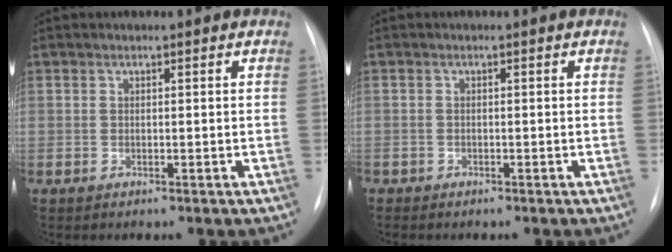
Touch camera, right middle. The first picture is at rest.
{"total": 0.8, "force": [-0.7, 0.2, 0.2], "torque": [-0.005, 0.000, -0.012]}